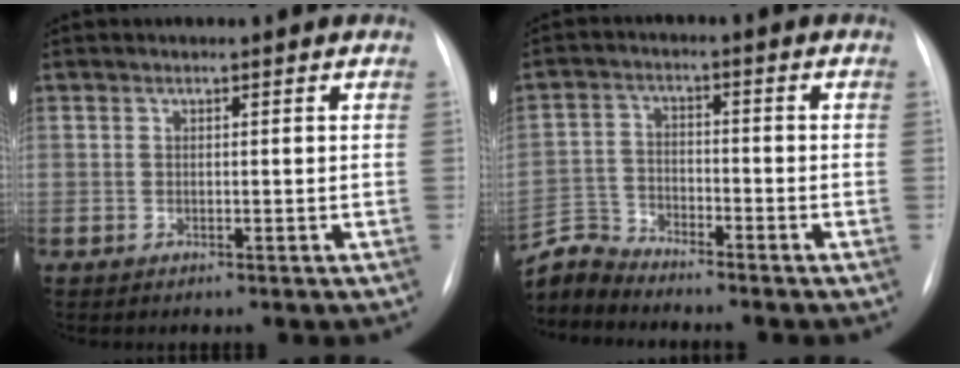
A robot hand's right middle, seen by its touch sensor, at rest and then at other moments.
{"total": 6.8, "force": [-6.8, 0.0, -0.4], "torque": [0.001, 0.006, -0.134]}